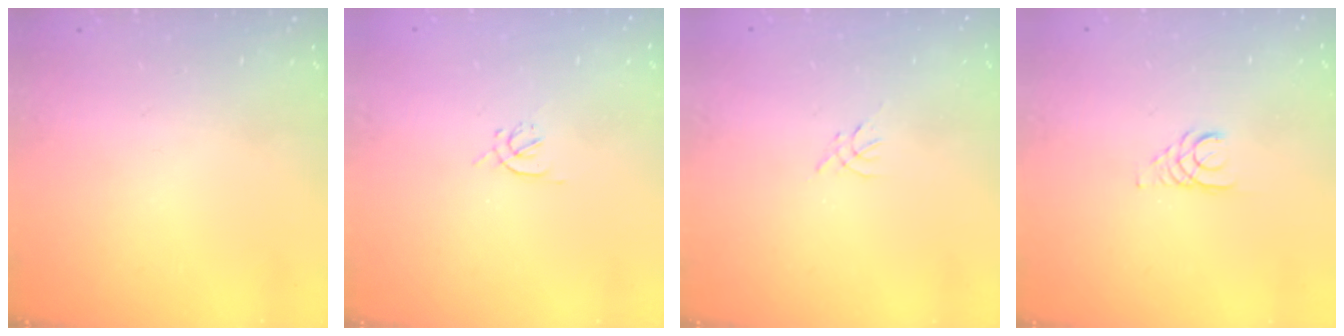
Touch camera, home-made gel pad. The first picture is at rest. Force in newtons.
{"total": 1.2, "press": 1.2, "slide": 0.4}
{"total": 0.0}
{"total": 2.9, "press": 2.9, "slide": 0.3}